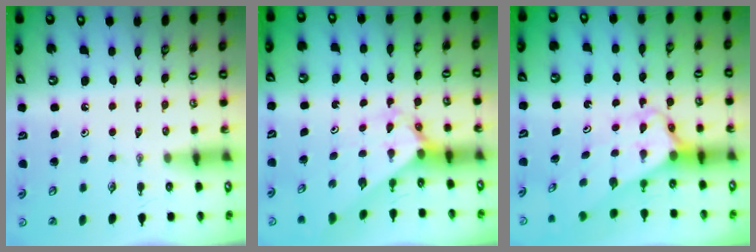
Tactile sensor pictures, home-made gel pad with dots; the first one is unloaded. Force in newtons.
{"total": 2.3, "press": 2.3, "slide": 0.2}
{"total": 3.9, "press": 3.9, "slide": 0.4}